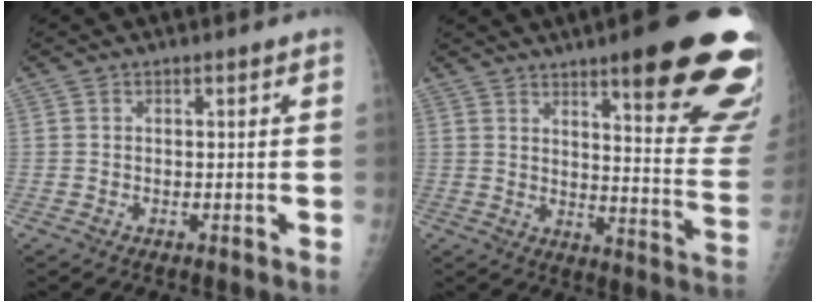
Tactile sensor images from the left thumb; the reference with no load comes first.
{"total": 24.1, "force": [14.3, 4.4, 18.8], "torque": [-0.198, -0.069, 0.190]}